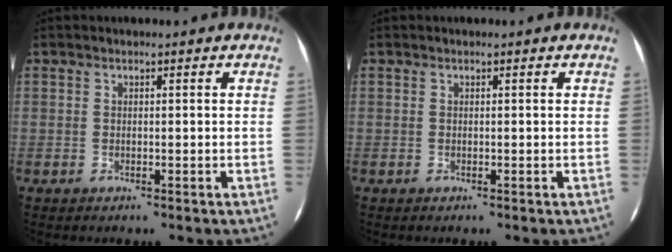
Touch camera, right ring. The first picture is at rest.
{"total": 0.0}